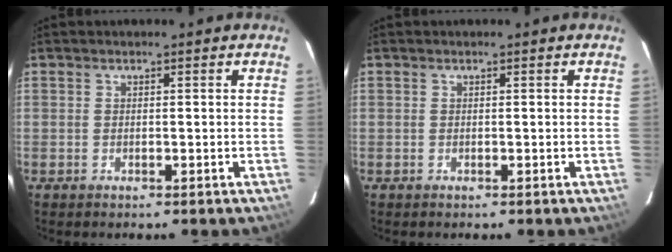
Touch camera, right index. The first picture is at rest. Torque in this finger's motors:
{"motor_torque": [0.00, 0.01, 0.00, 0.00]}